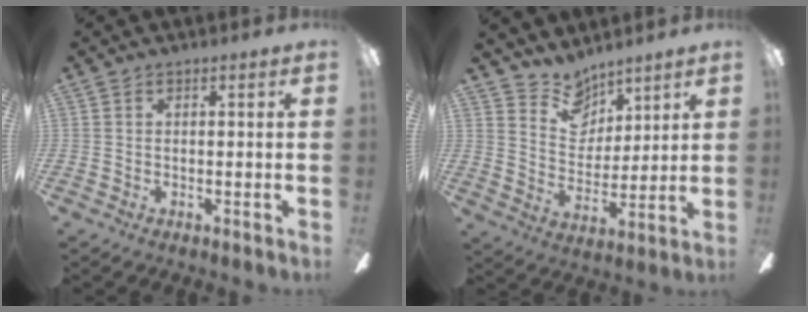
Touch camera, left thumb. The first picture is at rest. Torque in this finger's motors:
{"motor_torque": [-0.12, -0.31, 0.00, -0.10, 0.06]}